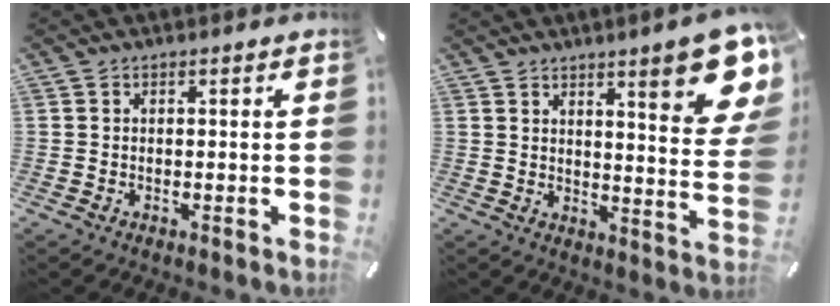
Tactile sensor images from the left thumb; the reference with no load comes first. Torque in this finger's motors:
{"motor_torque": [2.75, 2.27, 1.42, -1.36, 0.06]}